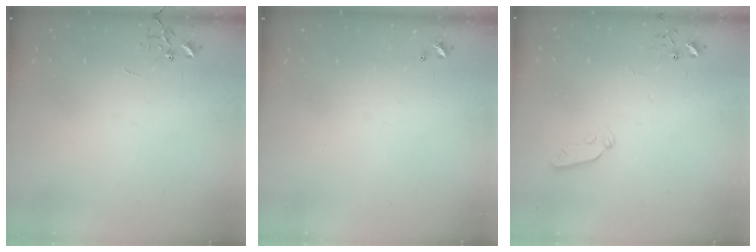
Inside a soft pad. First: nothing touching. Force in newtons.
{"total": 0.0}
{"total": 4.6, "press": 4.6, "slide": 0.3}